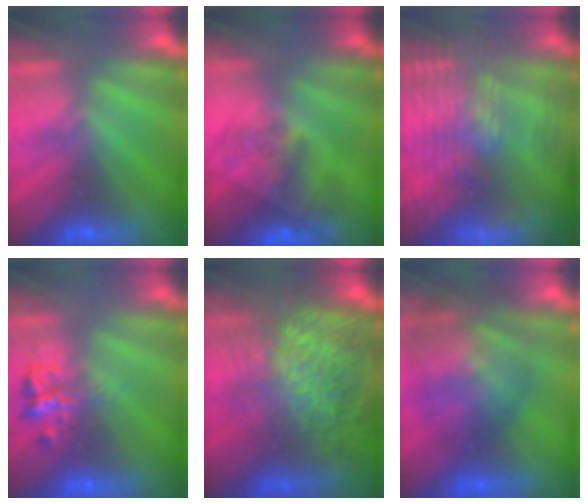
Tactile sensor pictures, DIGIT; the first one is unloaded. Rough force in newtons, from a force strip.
{"total": 7.2}
{"total": 7.7}
{"total": 2.3}
{"total": 8.1}
{"total": 7.6}